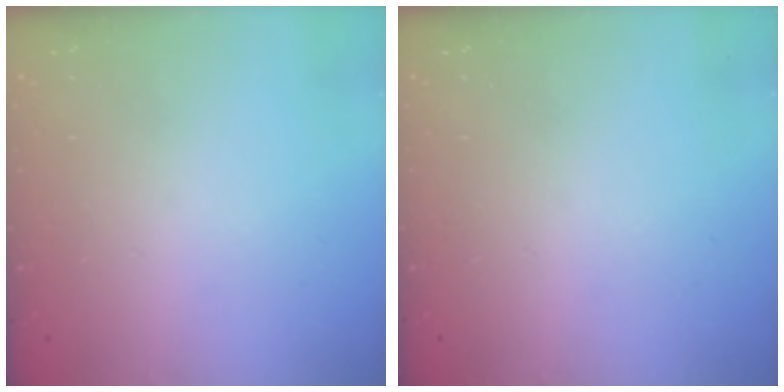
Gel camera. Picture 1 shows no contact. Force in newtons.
{"total": 0.0}